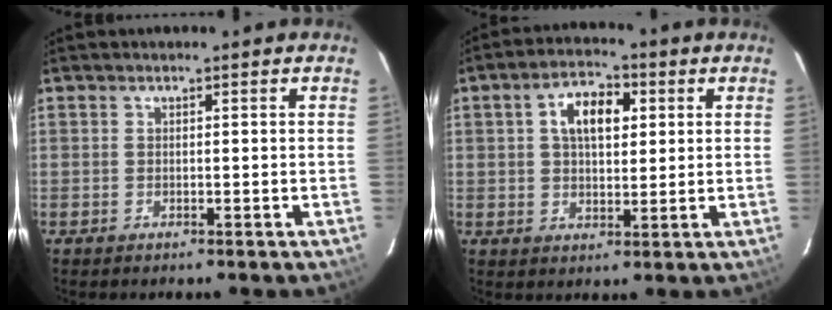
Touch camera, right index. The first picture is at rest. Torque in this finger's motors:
{"motor_torque": [0.56, 0.35, 0.18, 0.09]}